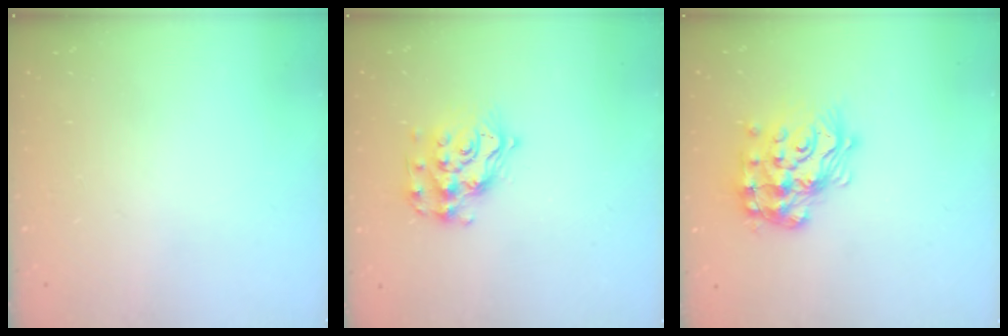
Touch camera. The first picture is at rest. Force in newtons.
{"total": 13.7, "press": 13.7, "slide": 0.9}
{"total": 19.6, "press": 19.5, "slide": 1.4}